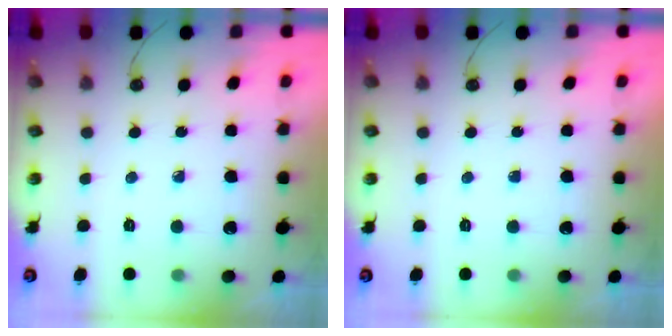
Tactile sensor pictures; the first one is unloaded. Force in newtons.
{"total": 0.0}